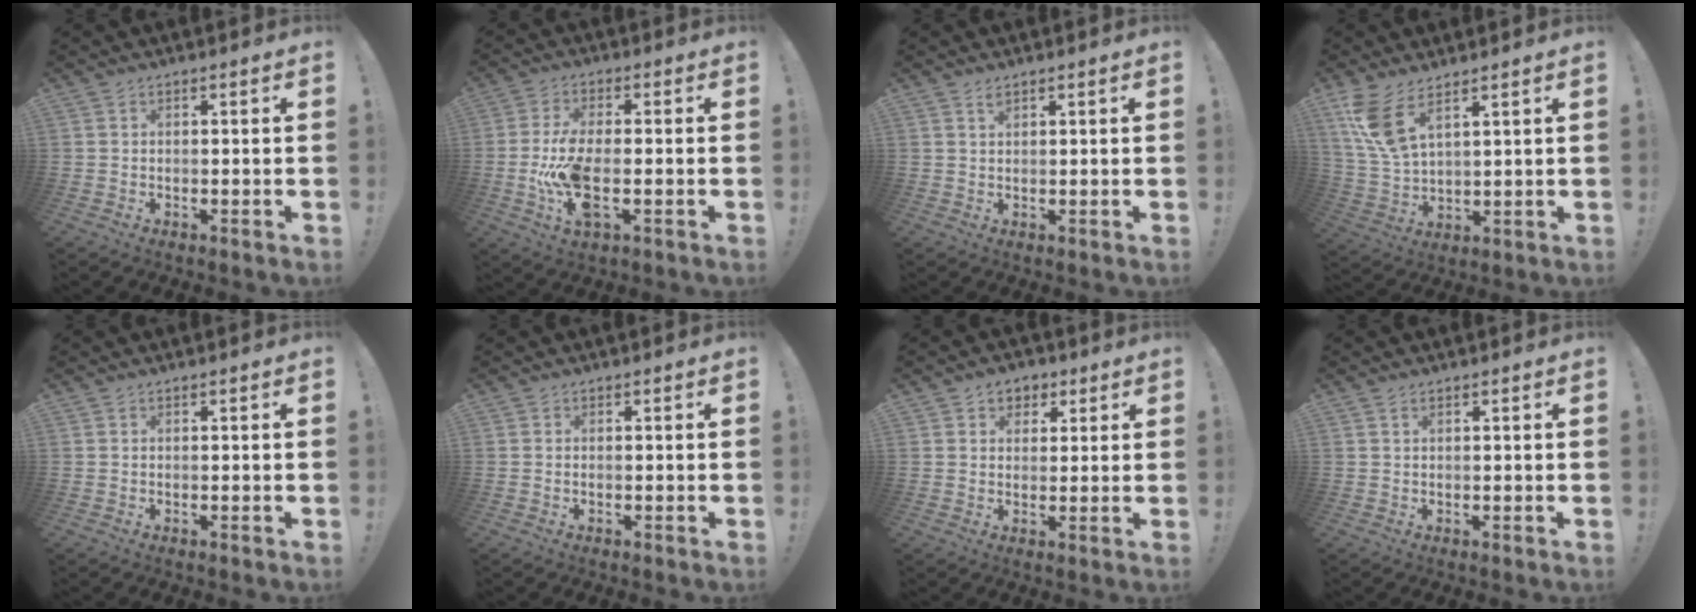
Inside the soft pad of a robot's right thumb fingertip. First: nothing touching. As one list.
[{"total": 12.0, "force": [-2.6, 4.8, 10.6], "torque": [-0.224, -0.007, -0.045]}, {"total": 1.4, "force": [1.2, 0.4, 0.6], "torque": [0.000, -0.009, 0.020]}, {"total": 10.3, "force": [6.6, 4.3, 6.8], "torque": [-0.137, -0.028, 0.129]}, {"total": 0.0}, {"total": 0.0}, {"total": 4.8, "force": [1.8, 4.2, 1.4], "torque": [-0.015, -0.006, 0.034]}, {"total": 0.8, "force": [0.6, 0.2, 0.6], "torque": [-0.006, -0.003, 0.010]}]